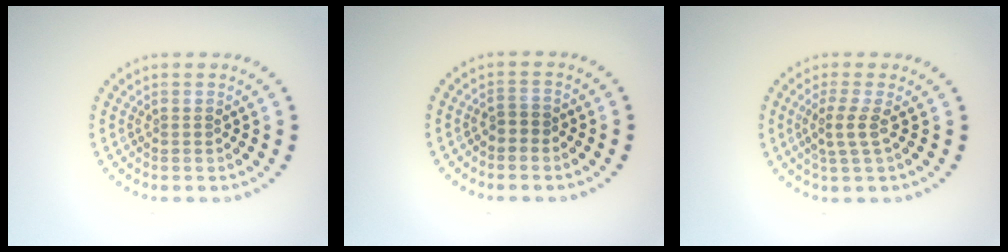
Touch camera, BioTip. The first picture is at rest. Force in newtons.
{"total": 1.0, "press": 0.9, "slide": 0.4}
{"total": 2.0, "press": 1.5, "slide": 1.3}